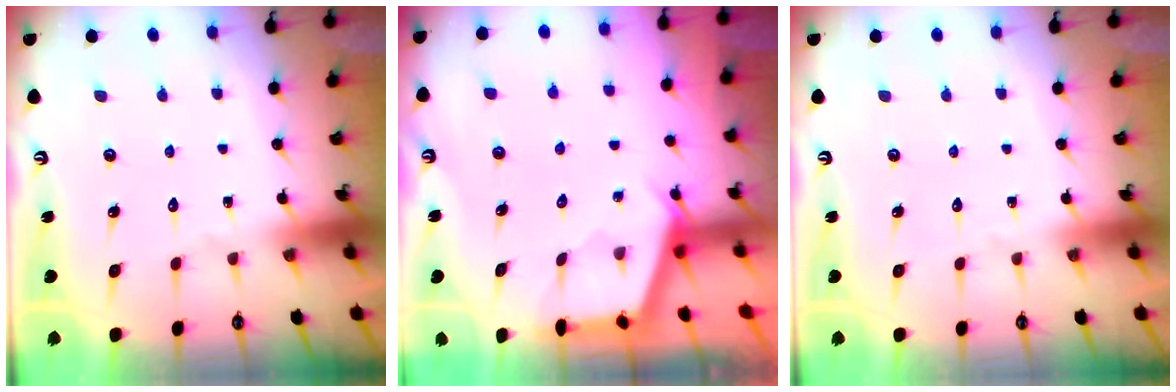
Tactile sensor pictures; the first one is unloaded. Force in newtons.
{"total": 2.8, "press": 2.8, "slide": 0.4}
{"total": 0.0}